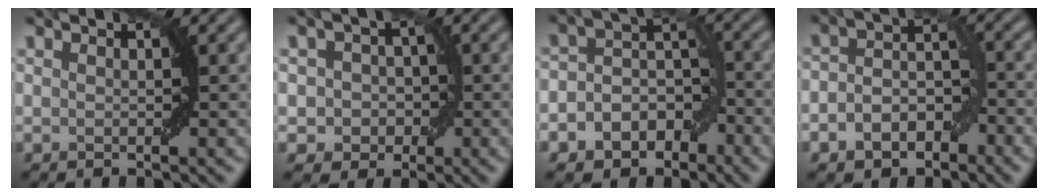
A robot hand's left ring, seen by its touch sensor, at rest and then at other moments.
{"total": 3.0, "force": [-0.2, 2.8, 1.2], "torque": [0.002, 0.007, -0.015]}
{"total": 6.3, "force": [-3.2, 4.8, 2.7], "torque": [-0.011, 0.014, -0.060]}
{"total": 4.6, "force": [-2.2, 3.1, 2.6], "torque": [-0.037, 0.003, -0.045]}